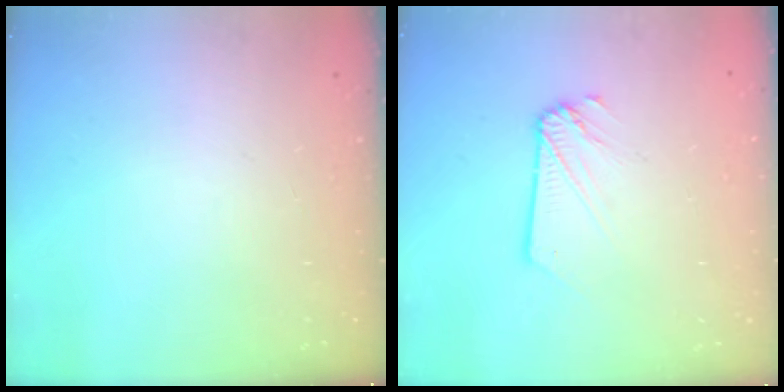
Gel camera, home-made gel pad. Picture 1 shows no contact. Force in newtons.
{"total": 2.5, "press": 2.5, "slide": 0.1}